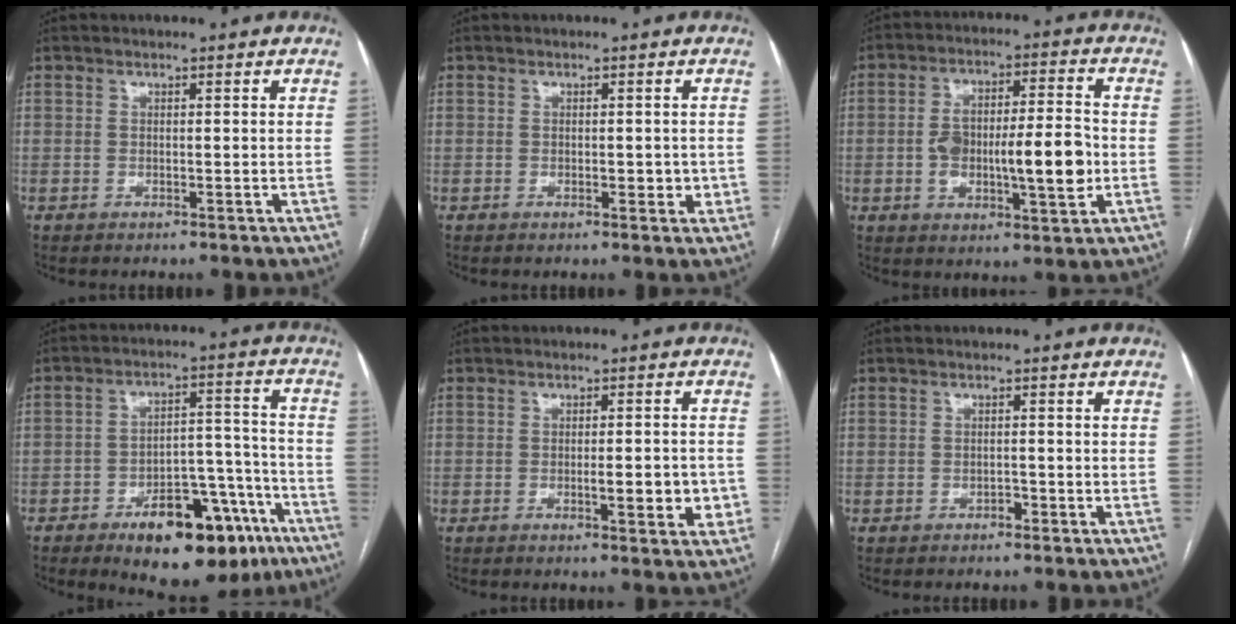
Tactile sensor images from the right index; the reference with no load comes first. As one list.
[{"total": 2.5, "force": [-0.4, 1.3, 2.0], "torque": [-0.021, 0.000, -0.004]}, {"total": 13.1, "force": [-1.7, 3.6, 12.5], "torque": [-0.210, 0.016, -0.024]}, {"total": 17.7, "force": [-11.0, 7.4, 11.7], "torque": [-0.124, 0.042, -0.154]}, {"total": 5.7, "force": [-1.4, 1.4, 5.4], "torque": [-0.070, -0.002, -0.015]}, {"total": 1.0, "force": [-0.6, 0.6, 0.6], "torque": [-0.009, 0.002, -0.009]}]